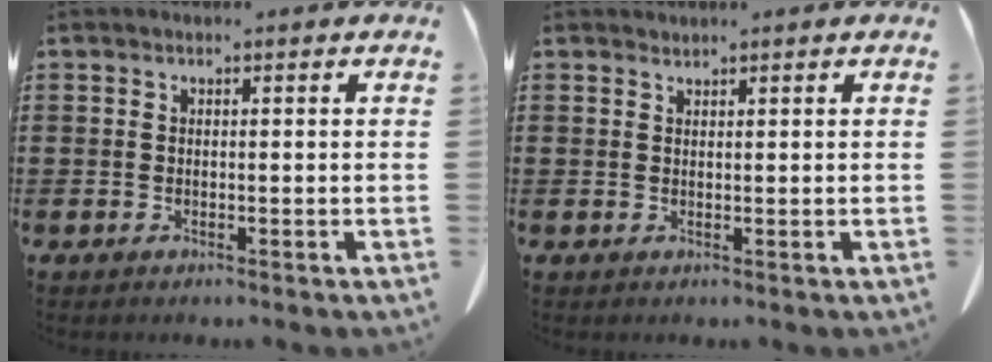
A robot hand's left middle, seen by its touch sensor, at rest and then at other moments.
{"total": 0.9, "force": [0.9, 0.0, -0.1], "torque": [-0.001, -0.001, 0.018]}